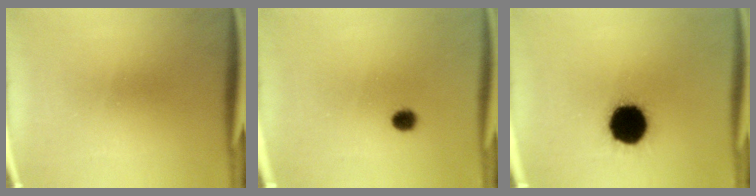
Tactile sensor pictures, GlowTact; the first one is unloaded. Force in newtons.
{"total": 2.6}
{"total": 18.1}